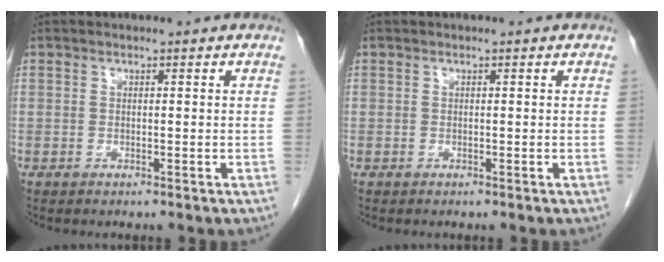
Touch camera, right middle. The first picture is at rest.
{"total": 0.0}